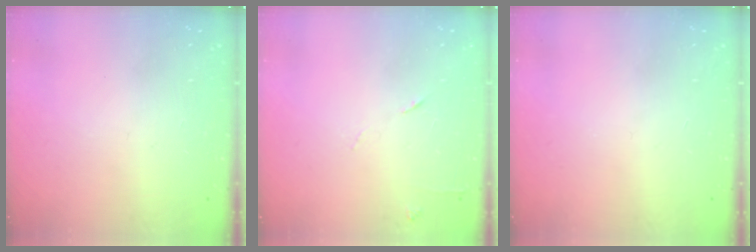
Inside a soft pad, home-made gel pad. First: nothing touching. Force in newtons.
{"total": 6.6, "press": 6.6, "slide": 0.8}
{"total": 0.0}